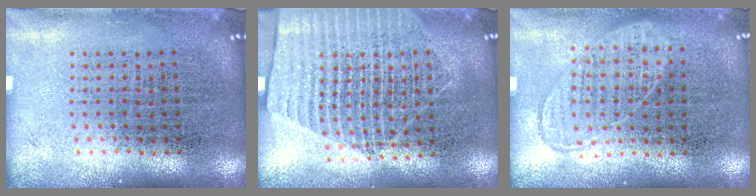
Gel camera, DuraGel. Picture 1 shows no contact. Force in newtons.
{"total": 1.5, "press": 1.3, "slide": 0.7}
{"total": 0.9, "press": 0.8, "slide": 0.3}